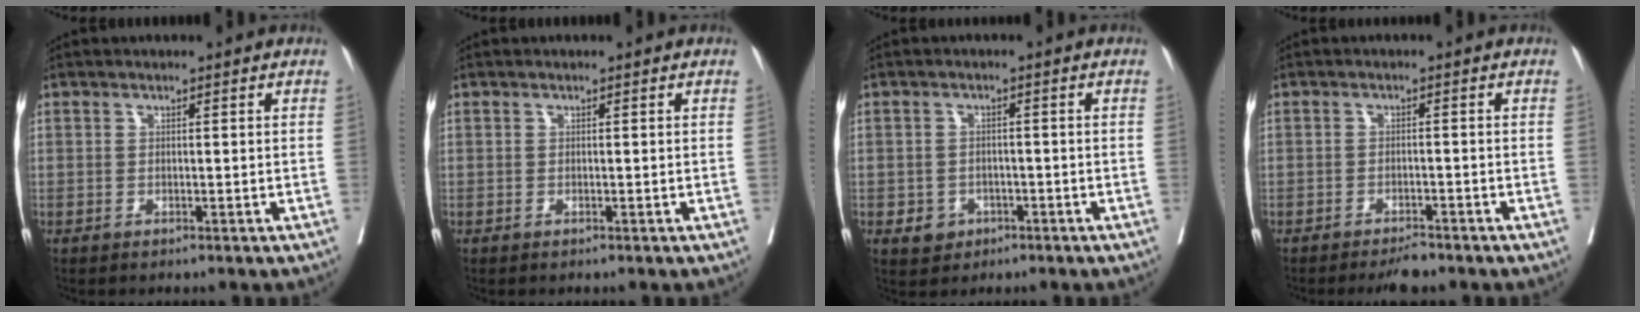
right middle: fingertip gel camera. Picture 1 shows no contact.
{"total": 0.0}
{"total": 3.1, "force": [-1.4, 2.7, 0.8], "torque": [-0.007, 0.008, -0.013]}
{"total": 2.5, "force": [-2.2, 0.4, 1.1], "torque": [-0.021, -0.005, -0.034]}